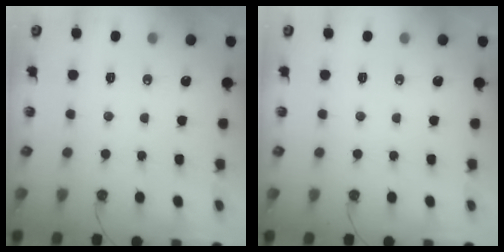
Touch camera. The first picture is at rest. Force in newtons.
{"total": 0.0}